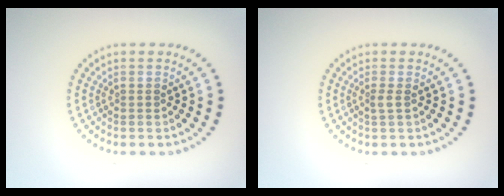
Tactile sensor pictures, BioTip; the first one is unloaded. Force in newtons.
{"total": 0.8, "press": 0.6, "slide": 0.6}